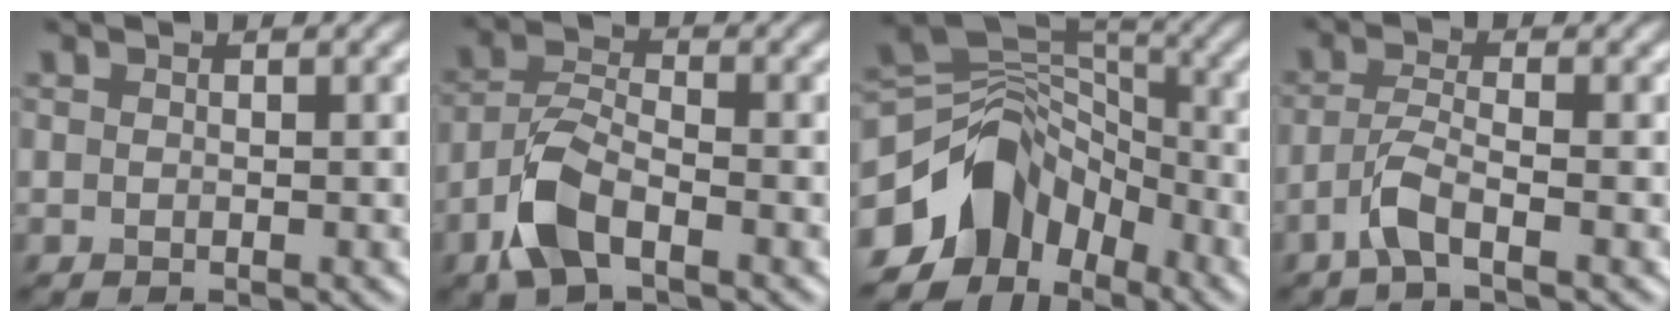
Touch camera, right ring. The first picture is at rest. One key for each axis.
{"total": 5.1, "fx": -2.9, "fy": 2.2, "fz": 3.6, "tx": -0.076, "ty": 0.001, "tz": -0.067}
{"total": 8.6, "fx": -4.6, "fy": 6.2, "fz": 3.8, "tx": -0.051, "ty": 0.007, "tz": -0.095}
{"total": 3.0, "fx": -1.9, "fy": 0.6, "fz": 2.4, "tx": -0.053, "ty": 0.004, "tz": -0.047}